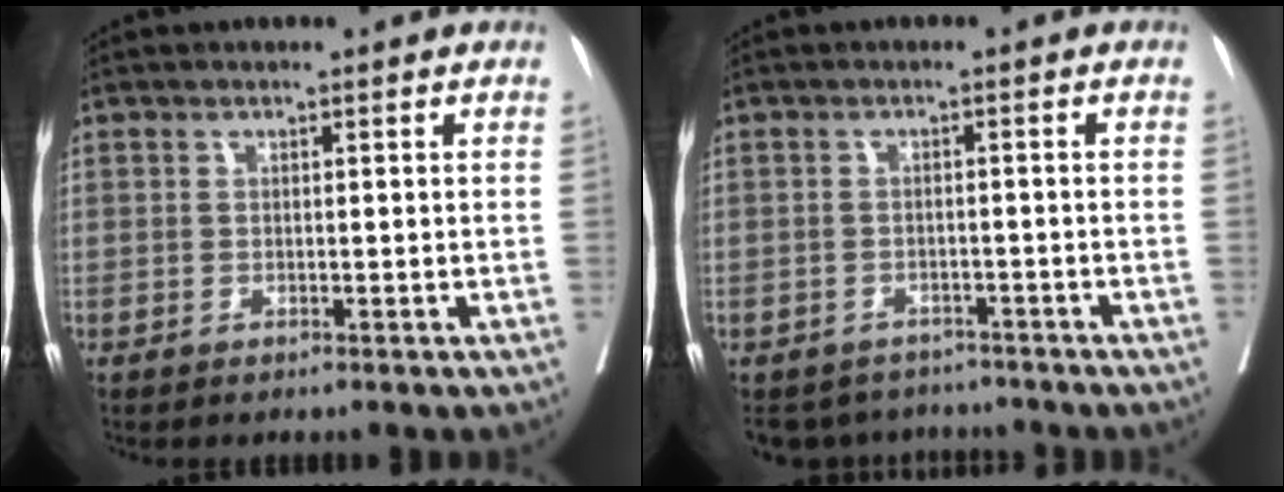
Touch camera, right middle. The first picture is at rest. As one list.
[{"total": 6.1, "force": [-5.7, 2.2, -0.1], "torque": [0.008, 0.009, -0.075]}]